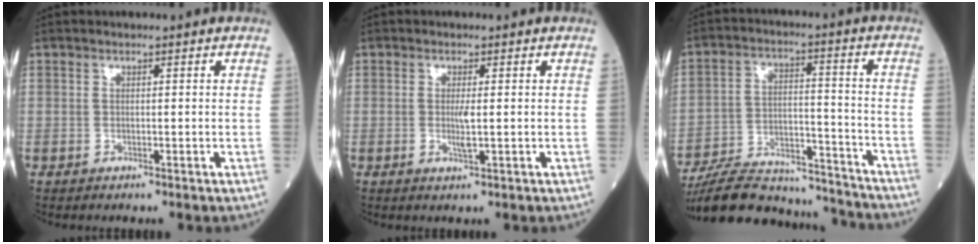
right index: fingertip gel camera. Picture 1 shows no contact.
{"total": 2.0, "force": [0.0, 0.2, 2.0], "torque": [-0.047, -0.004, 0.002]}
{"total": 20.6, "force": [-19.4, 3.8, 5.8], "torque": [-0.119, 0.012, -0.296]}